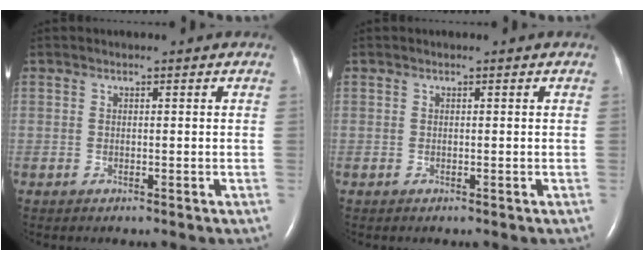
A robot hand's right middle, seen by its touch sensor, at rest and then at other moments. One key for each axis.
{"total": 0.0}